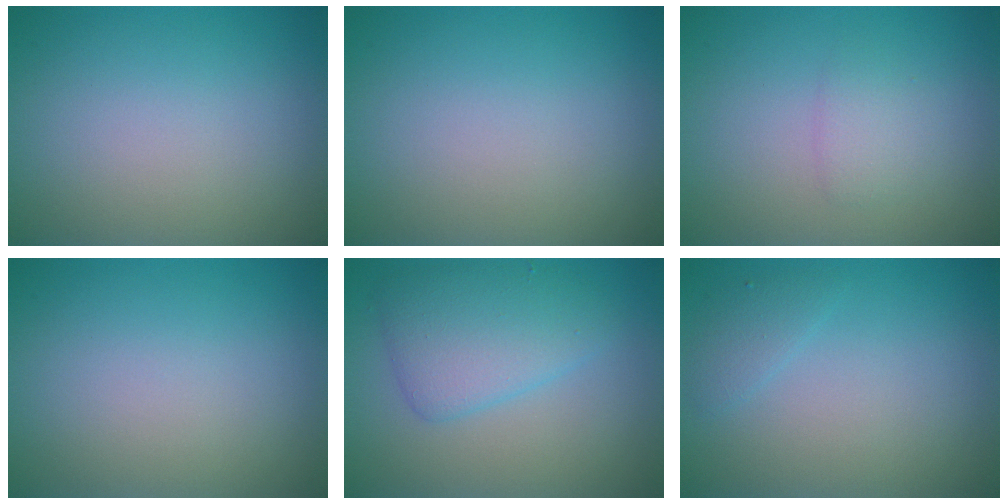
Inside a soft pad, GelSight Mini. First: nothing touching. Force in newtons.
{"total": 0.0}
{"total": 1.4, "press": 1.4, "slide": 0.0}
{"total": 0.0}
{"total": 4.2, "press": 4.2, "slide": 0.3}
{"total": 1.2, "press": 1.2, "slide": 0.1}